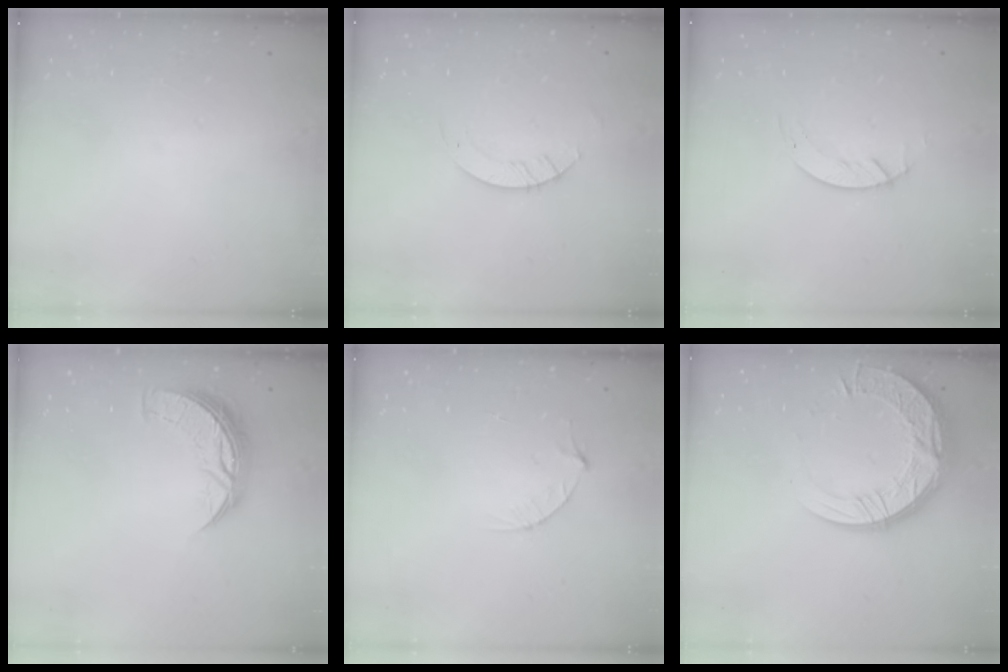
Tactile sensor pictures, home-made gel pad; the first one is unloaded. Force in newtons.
{"total": 2.9, "press": 2.9, "slide": 0.3}
{"total": 1.2, "press": 1.1, "slide": 0.2}
{"total": 8.2, "press": 8.2, "slide": 0.7}
{"total": 4.1, "press": 4.1, "slide": 0.4}
{"total": 17.4, "press": 17.4, "slide": 1.3}